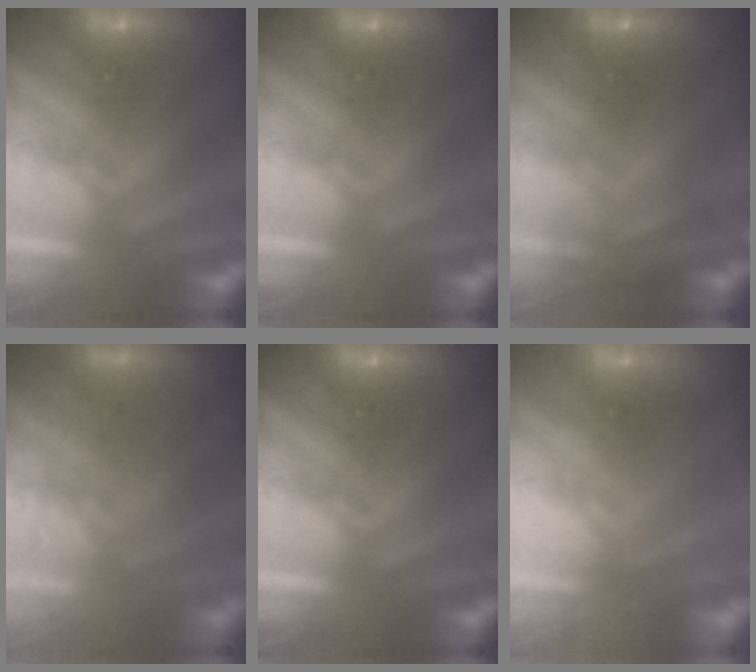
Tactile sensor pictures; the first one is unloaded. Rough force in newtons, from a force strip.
{"total": 0.0}
{"total": 2.6}
{"total": 10.5}
{"total": 0.0}
{"total": 1.8}